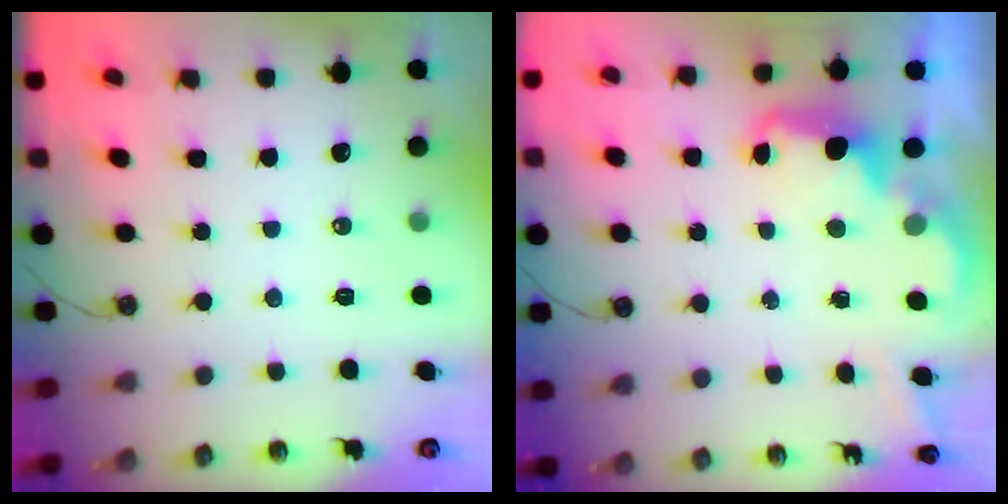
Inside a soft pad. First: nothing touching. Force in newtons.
{"total": 2.4, "press": 2.4, "slide": 0.5}